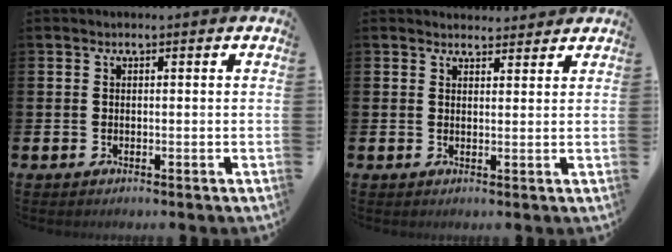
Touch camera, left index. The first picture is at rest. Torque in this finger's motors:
{"motor_torque": [0.63, -0.90, 0.07, 0.00]}